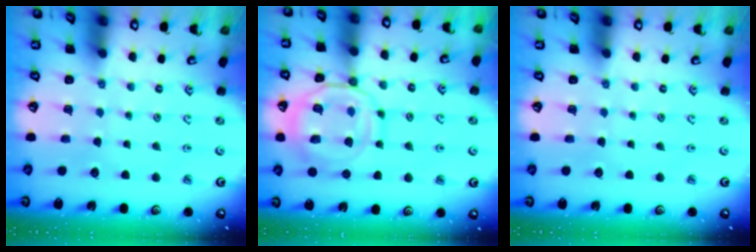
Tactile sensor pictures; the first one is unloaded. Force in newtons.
{"total": 12.8, "press": 12.7, "slide": 1.2}
{"total": 0.0}